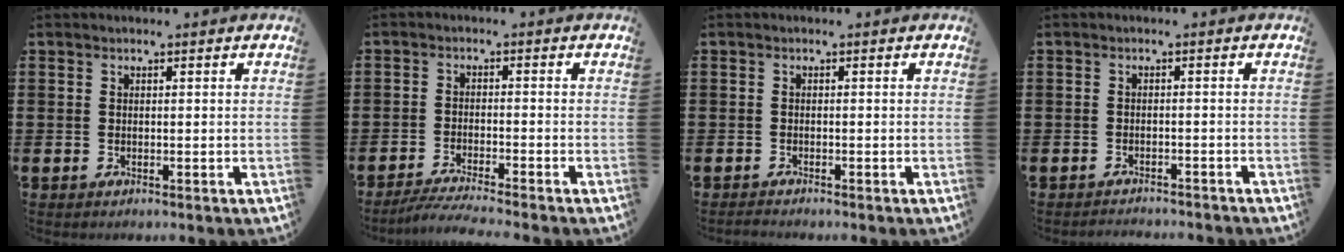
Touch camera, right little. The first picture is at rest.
{"total": 3.0, "force": [-2.7, -0.2, 1.4], "torque": [-0.022, -0.004, -0.049]}
{"total": 0.6, "force": [-0.6, 0.0, 0.2], "torque": [-0.003, -0.002, -0.013]}
{"total": 1.2, "force": [-1.2, -0.1, -0.1], "torque": [-0.001, 0.003, -0.026]}